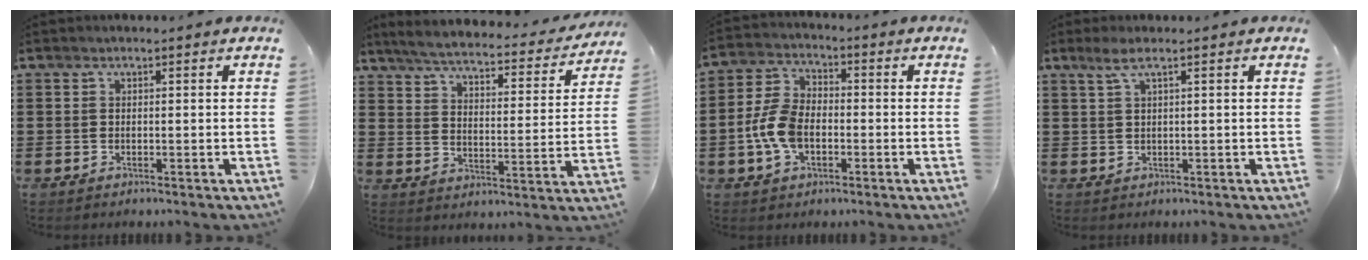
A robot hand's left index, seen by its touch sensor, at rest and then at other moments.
{"total": 4.8, "force": [4.5, 0.1, 1.8], "torque": [-0.059, -0.031, 0.071]}
{"total": 7.7, "force": [-1.9, 4.8, 5.8], "torque": [-0.148, 0.001, -0.044]}
{"total": 2.1, "force": [0.9, 0.0, 1.9], "torque": [-0.041, -0.001, 0.016]}